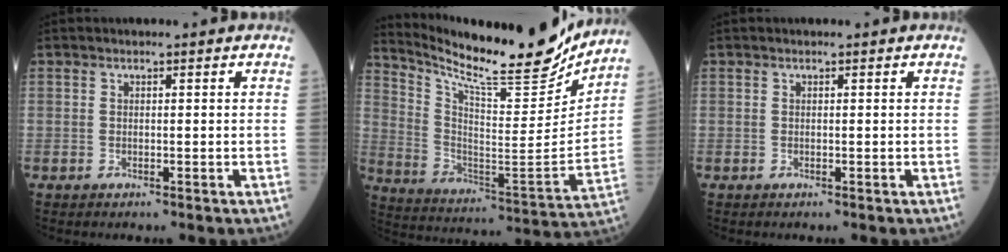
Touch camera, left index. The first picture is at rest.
{"total": 22.6, "force": [20.2, 2.1, 10.0], "torque": [-0.181, -0.058, 0.309]}
{"total": 0.0}